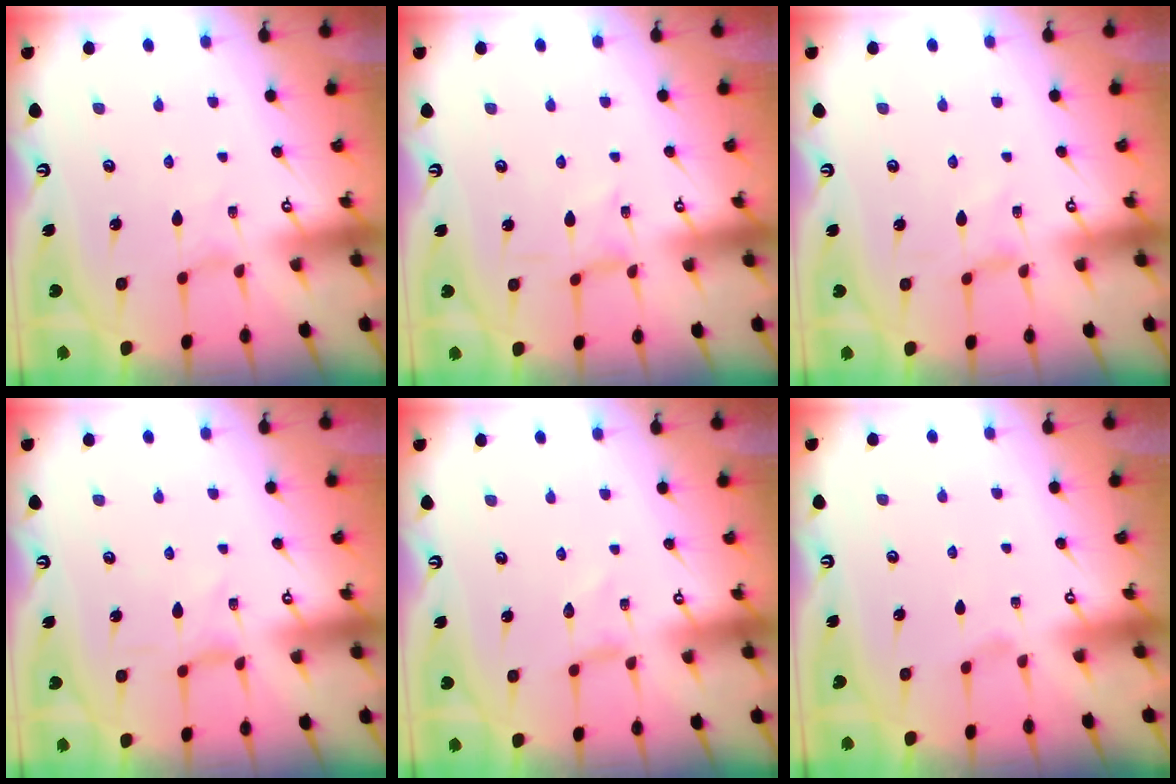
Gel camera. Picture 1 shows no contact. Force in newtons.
{"total": 0.0}
{"total": 0.0}
{"total": 0.7, "press": 0.7, "slide": 0.2}
{"total": 0.0}
{"total": 0.6, "press": 0.5, "slide": 0.2}